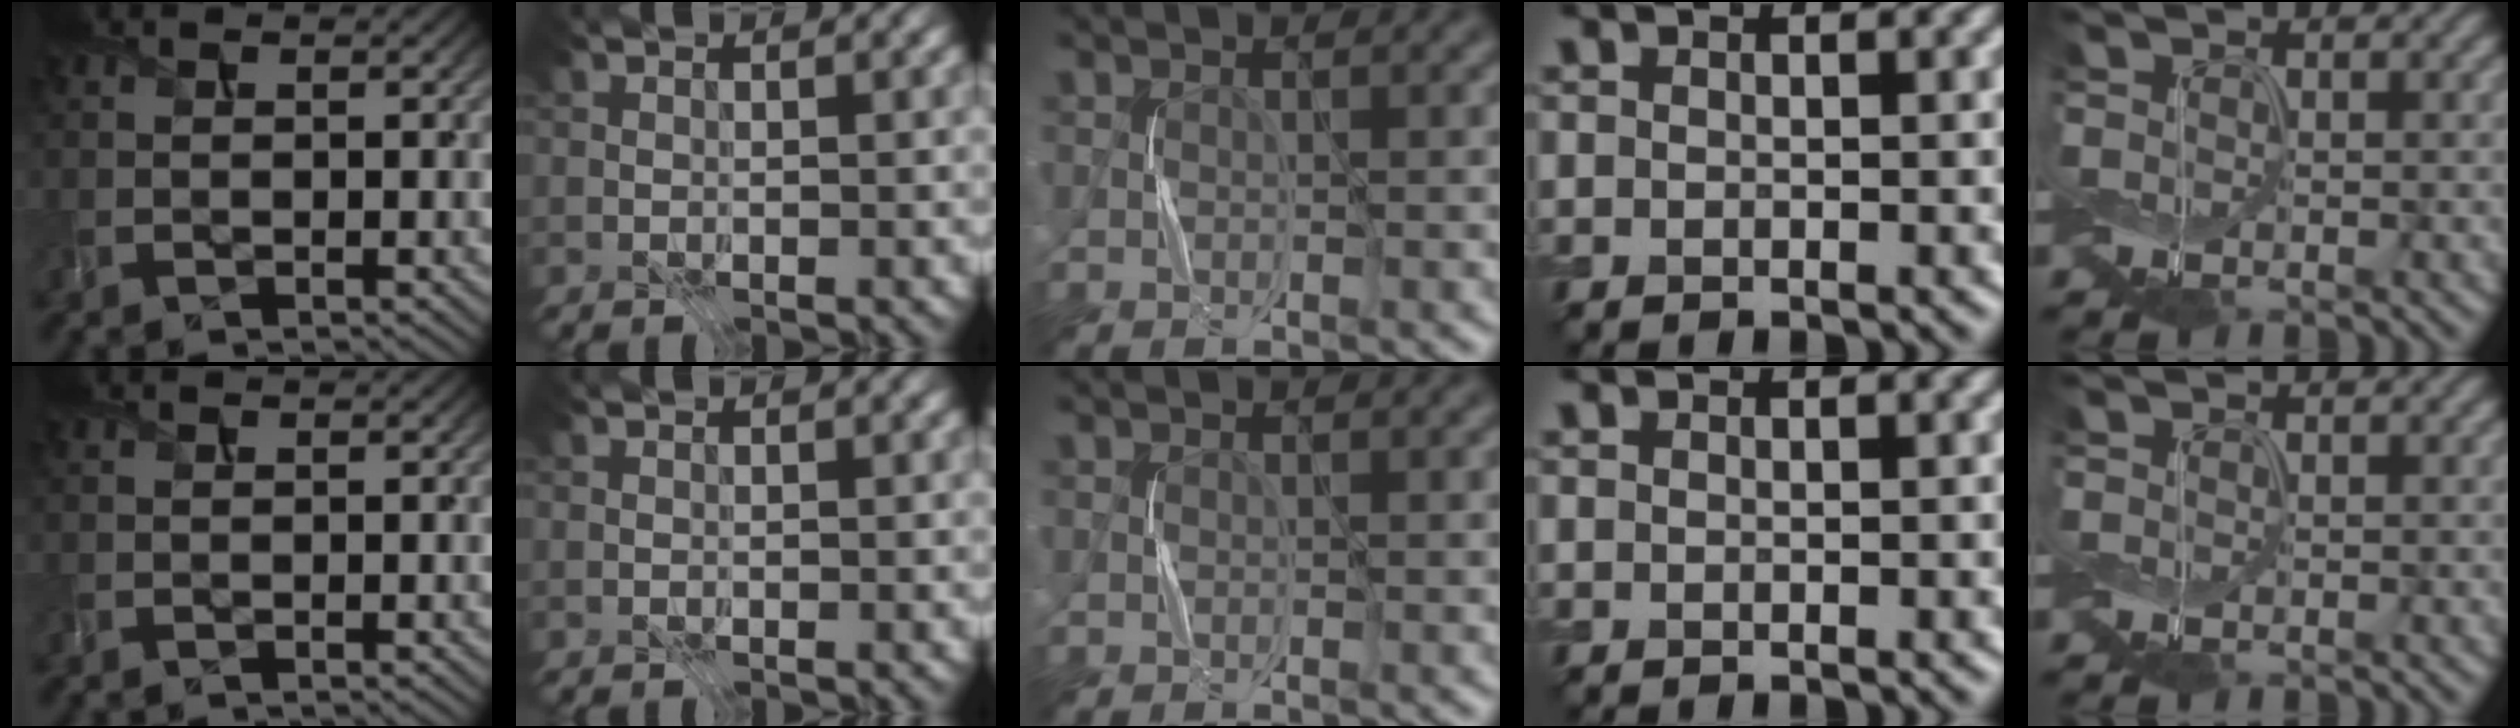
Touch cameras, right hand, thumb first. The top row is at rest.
{}